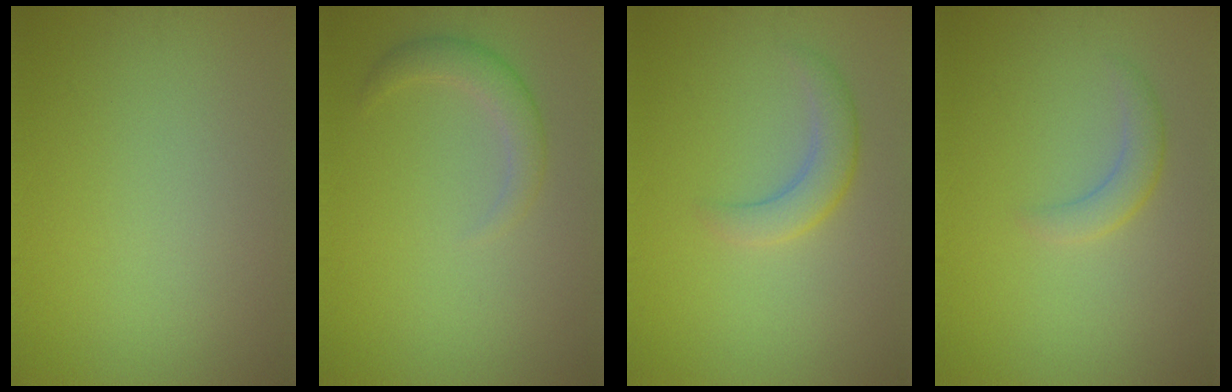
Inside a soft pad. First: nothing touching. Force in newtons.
{"total": 2.2, "press": 2.2, "slide": 0.1}
{"total": 2.7, "press": 2.7, "slide": 0.1}
{"total": 1.9, "press": 1.9, "slide": 0.1}